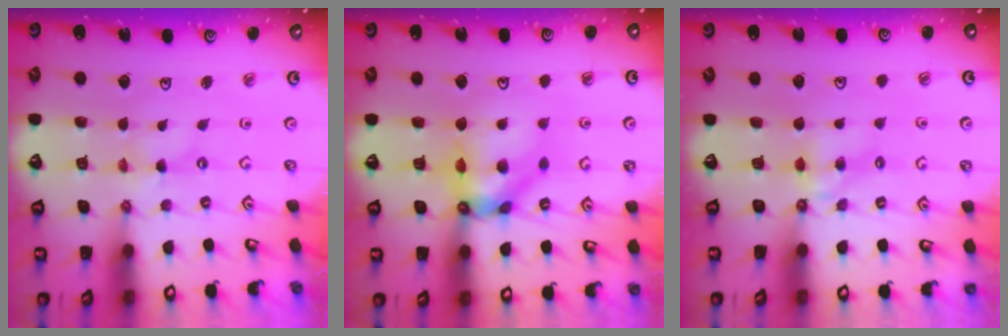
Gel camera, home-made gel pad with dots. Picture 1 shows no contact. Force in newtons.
{"total": 10.6, "press": 10.5, "slide": 1.0}
{"total": 4.6, "press": 4.5, "slide": 0.7}